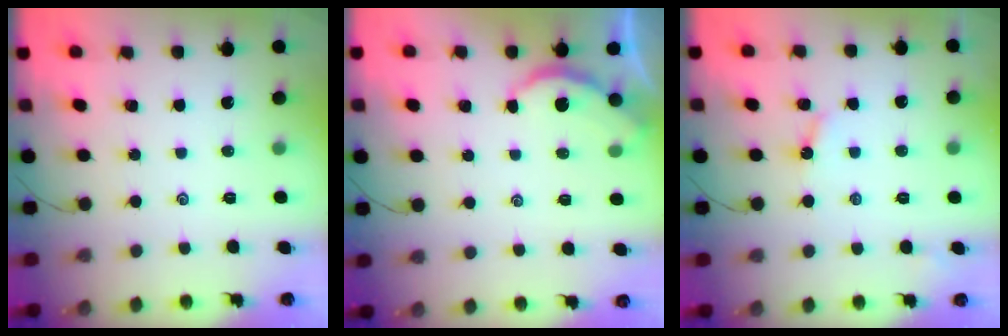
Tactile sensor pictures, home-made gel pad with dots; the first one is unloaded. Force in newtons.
{"total": 2.6, "press": 2.6, "slide": 0.2}
{"total": 3.3, "press": 3.3, "slide": 0.1}